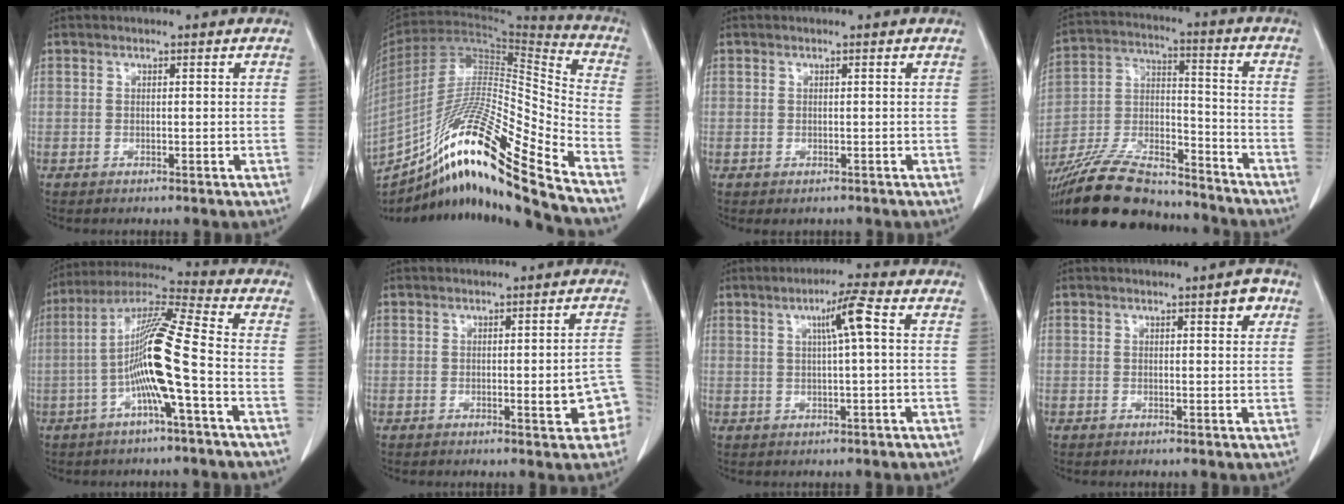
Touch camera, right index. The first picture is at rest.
{"total": 24.2, "force": [-17.5, -0.7, 16.7], "torque": [-0.300, -0.011, -0.319]}
{"total": 0.8, "force": [-0.3, 0.8, 0.1], "torque": [-0.004, 0.005, -0.003]}
{"total": 20.1, "force": [-17.9, 5.0, 7.6], "torque": [-0.171, -0.004, -0.308]}
{"total": 12.3, "force": [-3.0, -0.6, 11.9], "torque": [-0.230, 0.013, -0.064]}
{"total": 5.8, "force": [-2.0, 1.2, 5.3], "torque": [-0.053, 0.010, -0.022]}
{"total": 5.1, "force": [1.3, -0.4, 4.9], "torque": [-0.083, 0.006, 0.021]}
{"total": 2.6, "force": [1.4, 0.6, 2.1], "torque": [-0.025, 0.000, 0.016]}